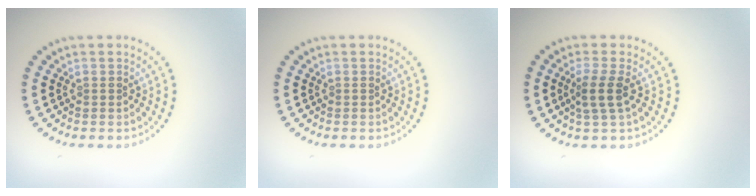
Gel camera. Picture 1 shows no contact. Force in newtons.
{"total": 0.0}
{"total": 2.3, "press": 1.8, "slide": 1.3}